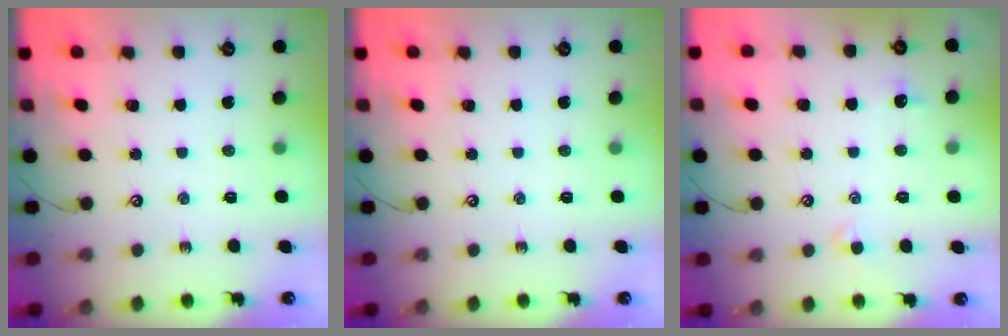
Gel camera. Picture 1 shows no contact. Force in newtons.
{"total": 0.0}
{"total": 0.9, "press": 0.7, "slide": 0.5}